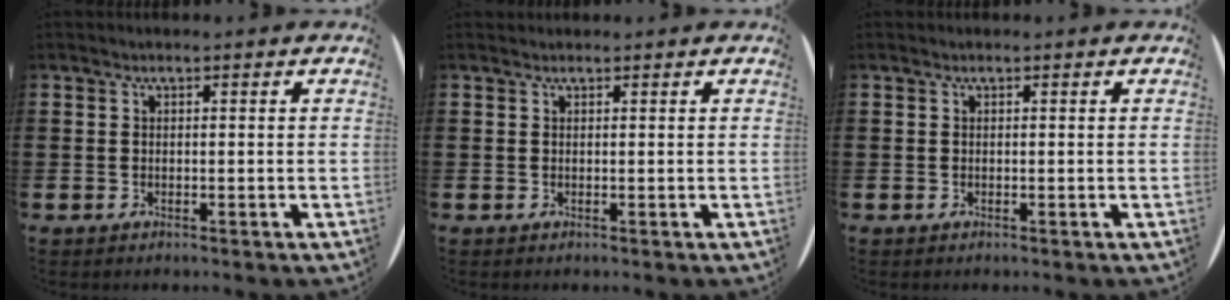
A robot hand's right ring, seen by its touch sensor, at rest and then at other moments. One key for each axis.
{"total": 0.7, "fx": 0.6, "fy": 0.1, "fz": -0.2, "tx": 0.003, "ty": 0.005, "tz": 0.012}
{"total": 0.0}